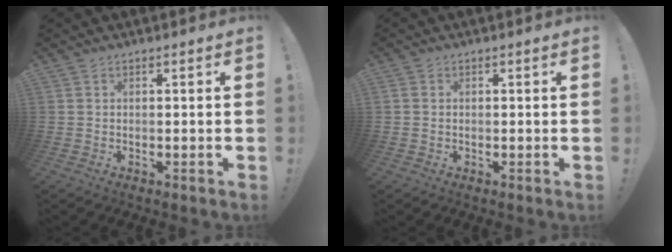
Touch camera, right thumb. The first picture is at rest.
{"total": 1.2, "force": [0.1, 1.2, 0.3], "torque": [-0.009, 0.005, 0.002]}